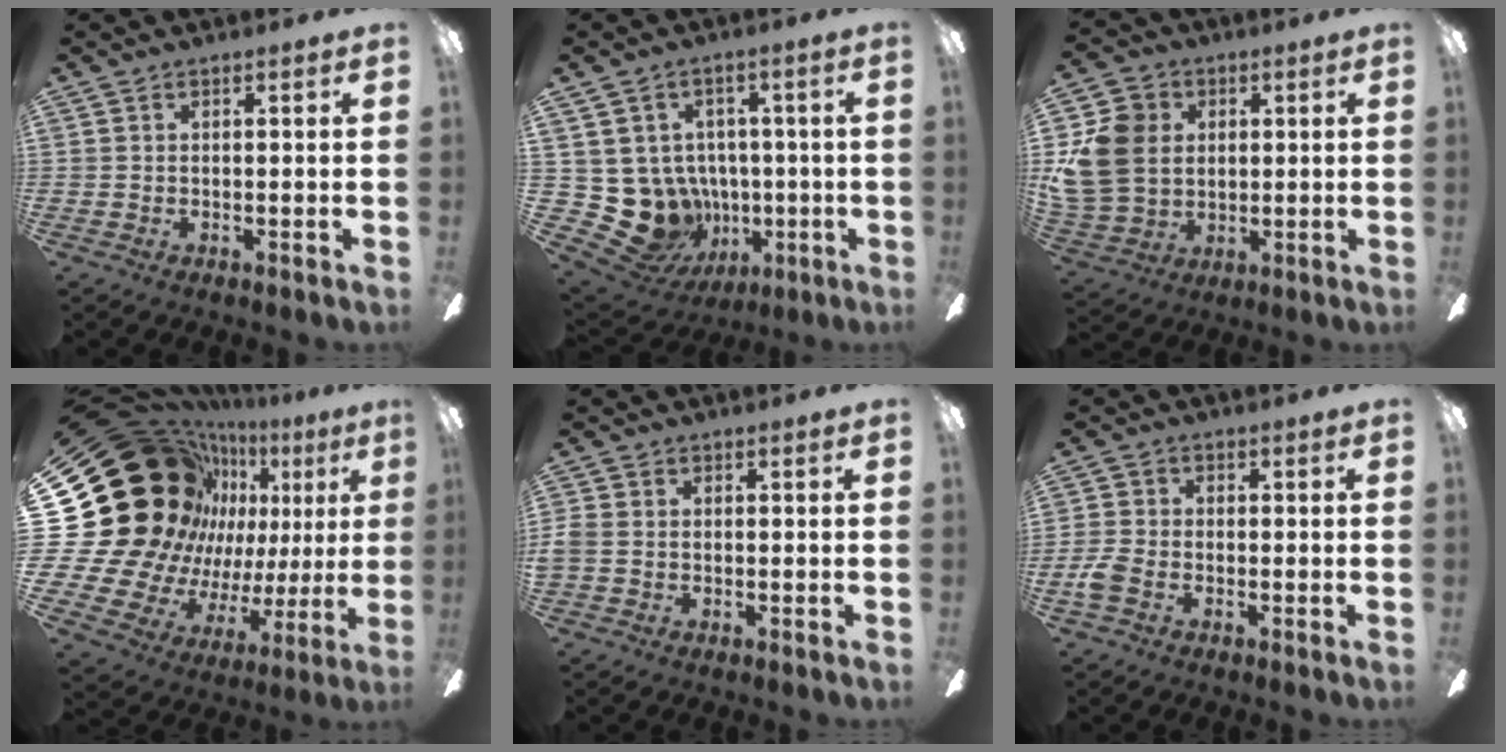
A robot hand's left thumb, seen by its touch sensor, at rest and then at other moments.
{"total": 11.8, "force": [-2.3, 10.9, 3.8], "torque": [-0.118, -0.007, -0.021]}
{"total": 13.6, "force": [2.4, 11.7, 6.6], "torque": [-0.169, 0.013, 0.051]}
{"total": 32.0, "force": [10.1, 24.6, 17.7], "torque": [-0.335, -0.111, 0.262]}
{"total": 2.1, "force": [-0.6, 1.3, 1.5], "torque": [-0.033, 0.003, -0.013]}
{"total": 4.0, "force": [-1.8, 2.5, 2.6], "torque": [-0.052, 0.008, -0.033]}